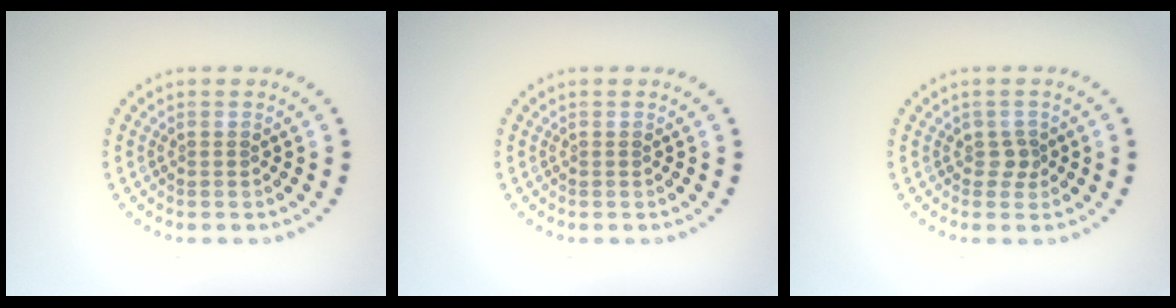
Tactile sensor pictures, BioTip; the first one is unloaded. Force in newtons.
{"total": 0.0}
{"total": 1.3, "press": 1.0, "slide": 0.8}